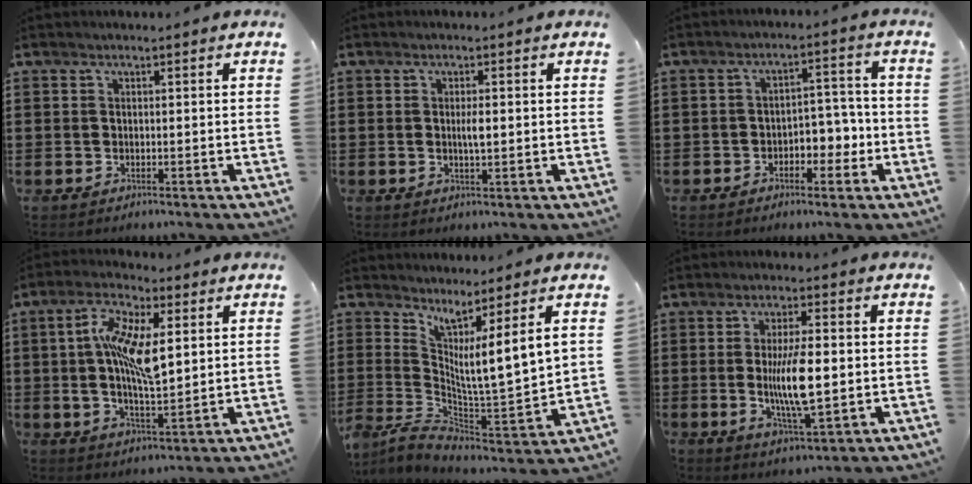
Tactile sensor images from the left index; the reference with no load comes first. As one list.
[{"total": 2.3, "force": [0.1, 0.7, 2.2], "torque": [-0.043, -0.001, 0.000]}, {"total": 4.8, "force": [-2.4, 3.0, 2.8], "torque": [-0.036, 0.006, -0.053]}, {"total": 10.8, "force": [2.5, 3.9, 9.7], "torque": [-0.186, 0.007, 0.041]}, {"total": 7.9, "force": [3.6, -0.1, 7.0], "torque": [-0.129, -0.040, 0.055]}, {"total": 9.3, "force": [-0.3, 3.1, 8.8], "torque": [-0.161, -0.009, -0.011]}]